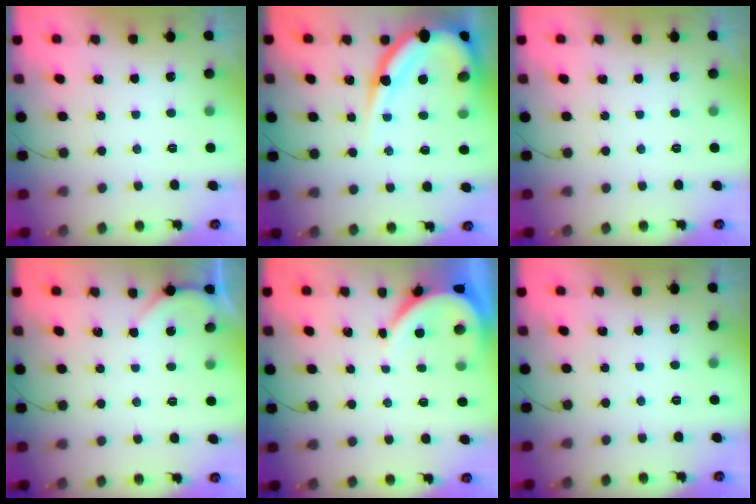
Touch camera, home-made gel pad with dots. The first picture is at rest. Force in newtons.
{"total": 14.6, "press": 14.5, "slide": 1.0}
{"total": 0.0}
{"total": 1.6, "press": 1.6, "slide": 0.2}
{"total": 3.7, "press": 3.7, "slide": 0.3}
{"total": 0.0}